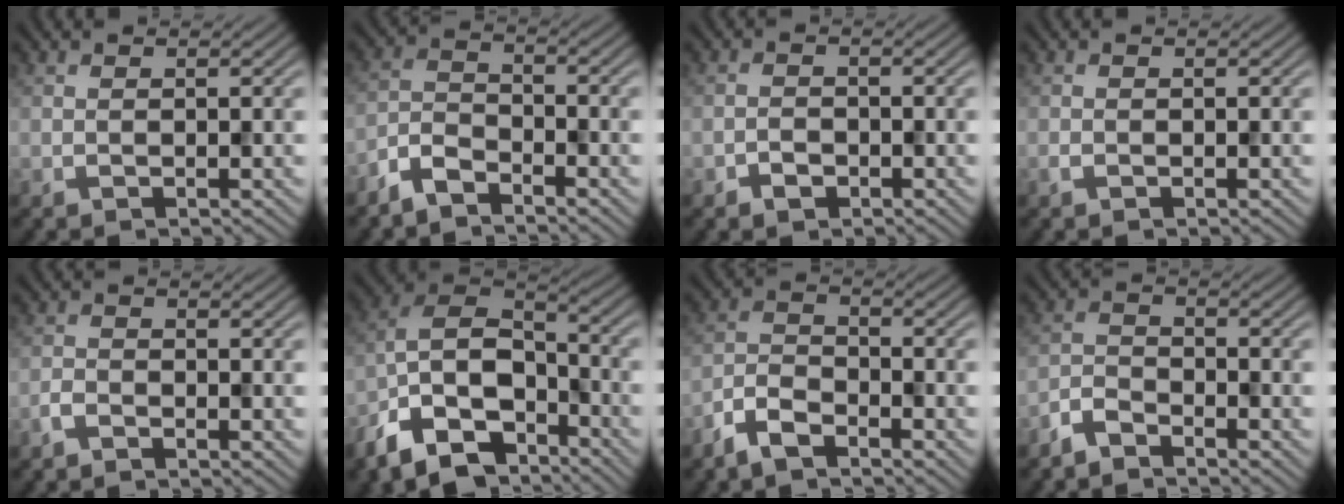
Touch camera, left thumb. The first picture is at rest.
{"total": 4.3, "force": [-3.5, 1.4, 1.9], "torque": [-0.044, -0.001, -0.086]}
{"total": 1.8, "force": [-1.1, 1.1, 0.8], "torque": [-0.014, 0.001, -0.025]}
{"total": 0.6, "force": [-0.4, 0.3, 0.3], "torque": [-0.009, -0.001, -0.006]}
{"total": 1.6, "force": [-1.3, 0.6, 0.7], "torque": [-0.017, 0.000, -0.034]}
{"total": 14.2, "force": [-8.8, 7.7, 8.0], "torque": [-0.179, -0.027, -0.175]}
{"total": 4.8, "force": [-3.7, 1.8, 2.5], "torque": [-0.054, -0.003, -0.088]}
{"total": 3.3, "force": [-3.0, 0.9, 1.2], "torque": [-0.030, -0.003, -0.074]}